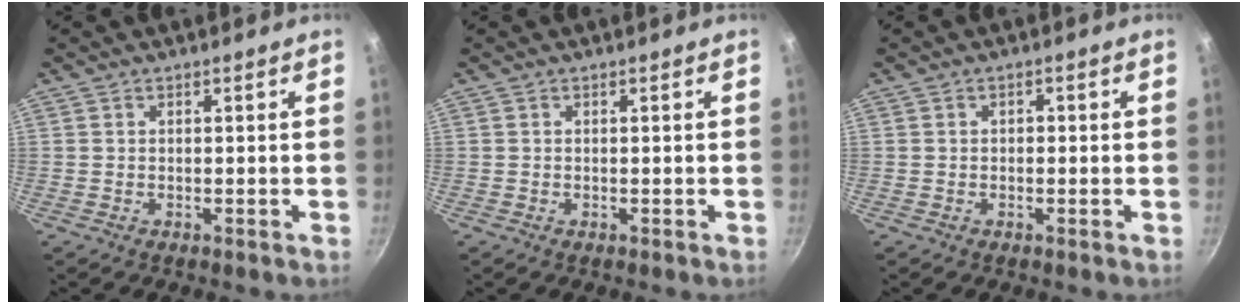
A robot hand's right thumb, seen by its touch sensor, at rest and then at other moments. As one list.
[{"total": 0.0}, {"total": 0.9, "force": [-0.1, 0.7, 0.6], "torque": [0.005, 0.005, -0.006]}]